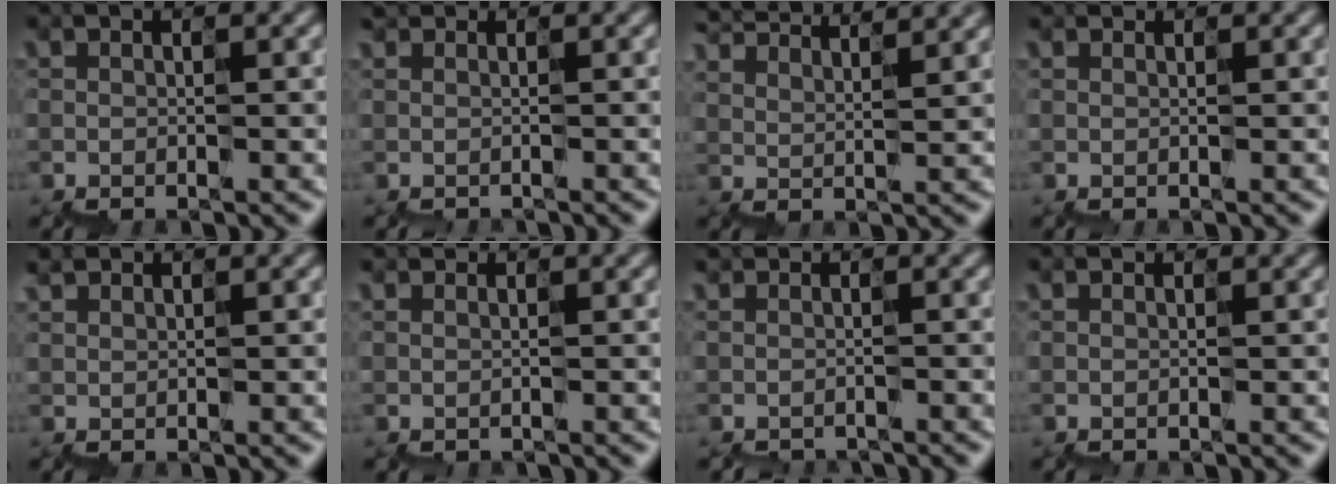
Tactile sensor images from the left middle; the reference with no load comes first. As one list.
[{"total": 0.6, "force": [-0.3, 0.0, -0.5], "torque": [0.014, -0.003, -0.003]}, {"total": 7.6, "force": [7.2, 1.2, 2.3], "torque": [-0.057, 0.031, 0.085]}, {"total": 0.6, "force": [0.6, 0.2, 0.0], "torque": [0.002, 0.009, 0.004]}, {"total": 1.2, "force": [1.1, 0.5, 0.3], "torque": [-0.004, 0.014, 0.019]}, {"total": 0.6, "force": [0.3, 0.4, -0.2], "torque": [0.015, 0.006, 0.002]}, {"total": 1.4, "force": [-1.1, -0.2, -0.8], "torque": [0.010, -0.011, -0.009]}, {"total": 0.5, "force": [0.3, 0.4, 0.2], "torque": [0.009, 0.008, -0.004]}]